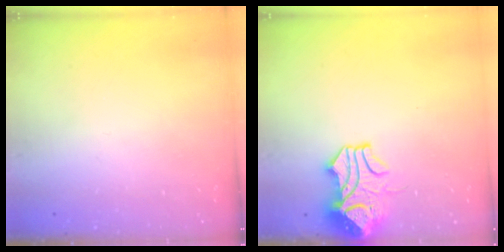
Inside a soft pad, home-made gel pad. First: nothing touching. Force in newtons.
{"total": 6.1, "press": 6.1, "slide": 0.6}